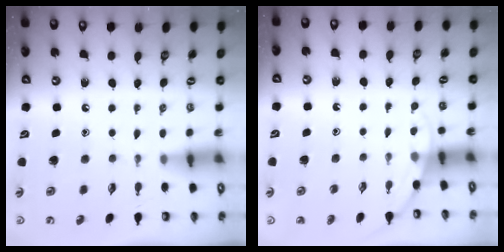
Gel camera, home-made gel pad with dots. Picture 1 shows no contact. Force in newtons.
{"total": 2.5, "press": 2.5, "slide": 0.1}